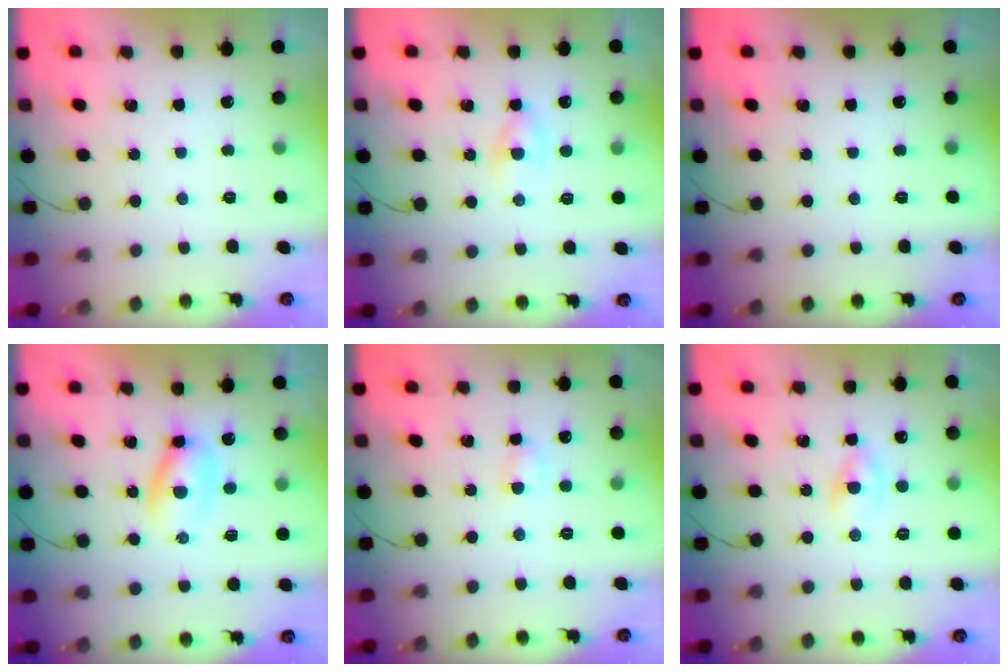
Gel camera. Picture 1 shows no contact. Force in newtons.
{"total": 2.1, "press": 2.0, "slide": 0.8}
{"total": 0.0}
{"total": 3.5, "press": 3.4, "slide": 0.9}
{"total": 3.0, "press": 2.8, "slide": 1.0}
{"total": 1.7, "press": 1.4, "slide": 0.8}